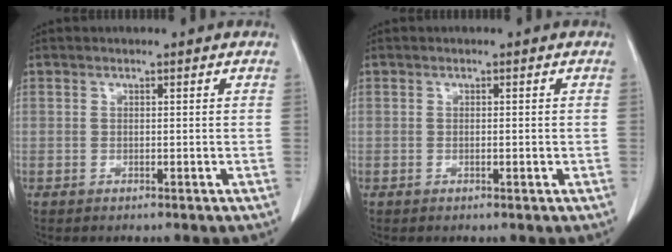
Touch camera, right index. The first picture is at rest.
{"total": 0.7, "force": [-0.2, 0.1, 0.6], "torque": [-0.010, 0.000, -0.001]}